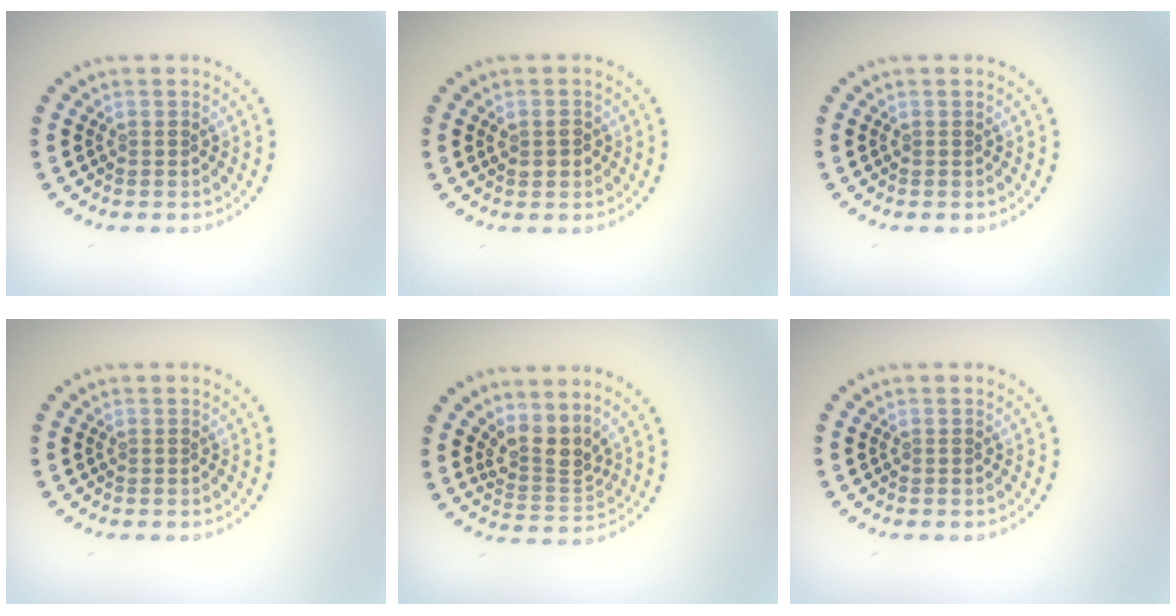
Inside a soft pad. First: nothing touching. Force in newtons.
{"total": 1.4, "press": 1.4, "slide": 0.1}
{"total": 0.0}
{"total": 0.0}
{"total": 3.2, "press": 2.2, "slide": 2.3}
{"total": 0.0}